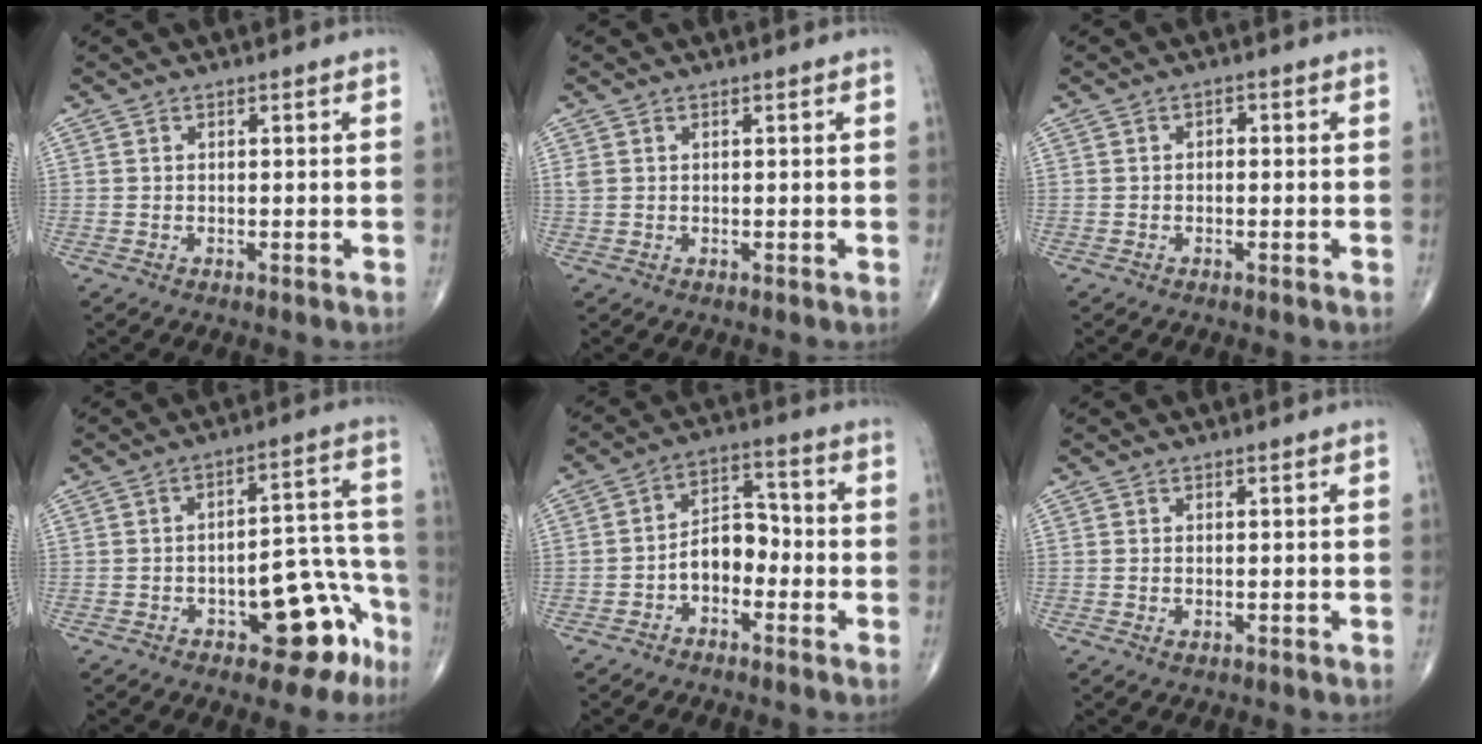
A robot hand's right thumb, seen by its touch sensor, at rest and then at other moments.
{"total": 0.9, "force": [0.4, 0.6, 0.6], "torque": [-0.013, 0.008, 0.011]}
{"total": 1.0, "force": [-0.1, 0.7, 0.6], "torque": [0.000, 0.004, -0.008]}
{"total": 13.6, "force": [-6.9, 6.4, 9.9], "torque": [-0.078, 0.065, -0.087]}
{"total": 7.3, "force": [-2.6, 4.8, 4.9], "torque": [-0.059, 0.039, -0.056]}
{"total": 1.2, "force": [-0.3, 0.8, 0.9], "torque": [-0.019, 0.003, -0.003]}